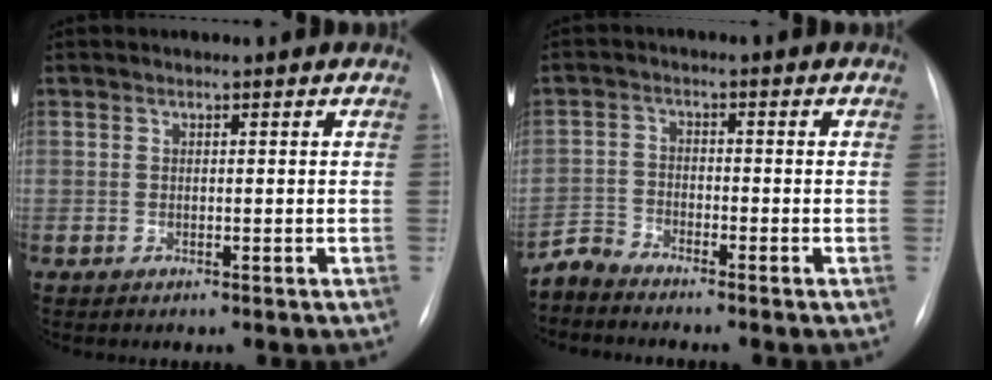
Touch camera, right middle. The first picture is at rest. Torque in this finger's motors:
{"motor_torque": [0.00, -0.04, -0.01, -0.01]}